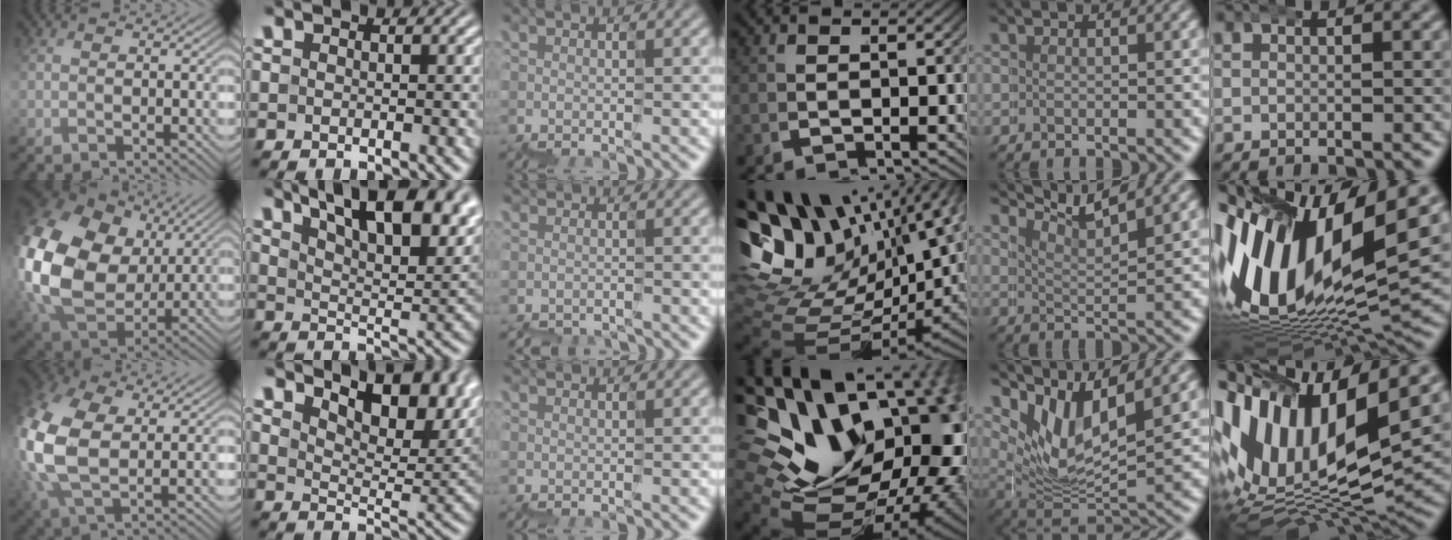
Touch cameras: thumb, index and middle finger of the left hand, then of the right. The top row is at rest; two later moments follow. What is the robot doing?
{"motion": "wrap", "object": "belt"}